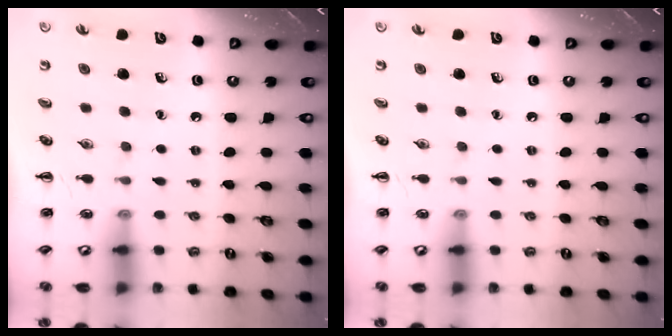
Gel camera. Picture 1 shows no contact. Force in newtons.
{"total": 0.0}